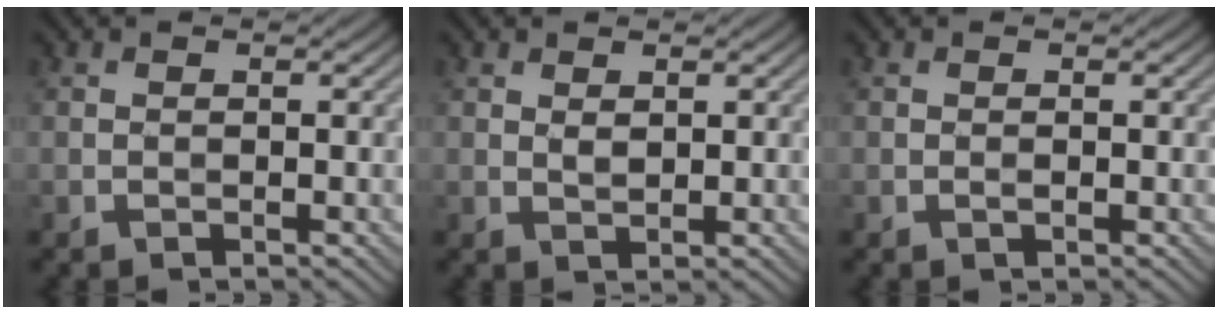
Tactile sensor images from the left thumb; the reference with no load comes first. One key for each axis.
{"total": 1.2, "fx": 0.6, "fy": 0.6, "fz": 0.8, "tx": -0.021, "ty": -0.003, "tz": 0.015}
{"total": 0.5, "fx": -0.2, "fy": 0.1, "fz": 0.5, "tx": -0.011, "ty": 0.000, "tz": -0.003}